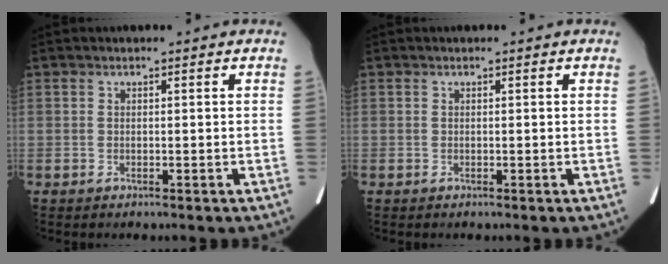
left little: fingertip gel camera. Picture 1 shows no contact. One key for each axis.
{"total": 0.0}